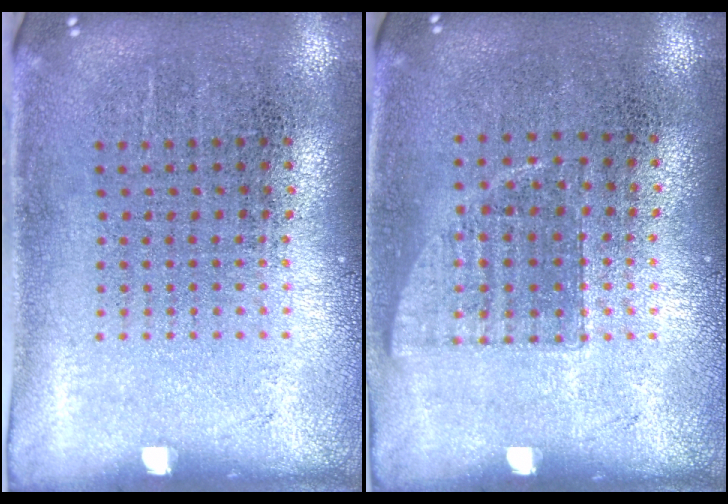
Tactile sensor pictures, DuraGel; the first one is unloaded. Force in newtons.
{"total": 0.7, "press": 0.6, "slide": 0.2}